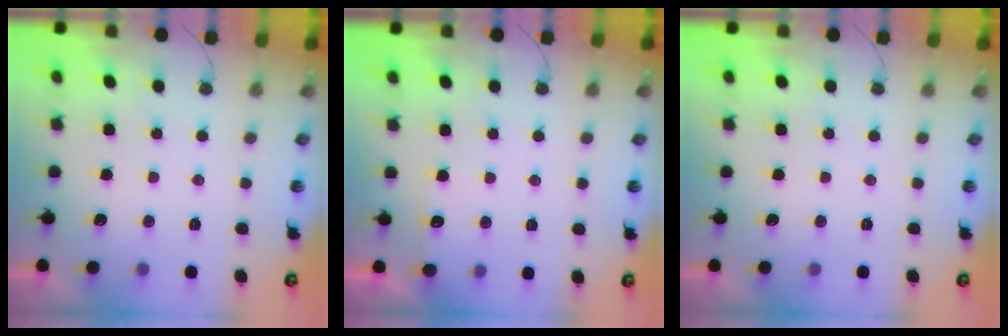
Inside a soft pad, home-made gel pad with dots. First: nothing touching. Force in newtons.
{"total": 5.9, "press": 5.9, "slide": 0.7}
{"total": 0.0}